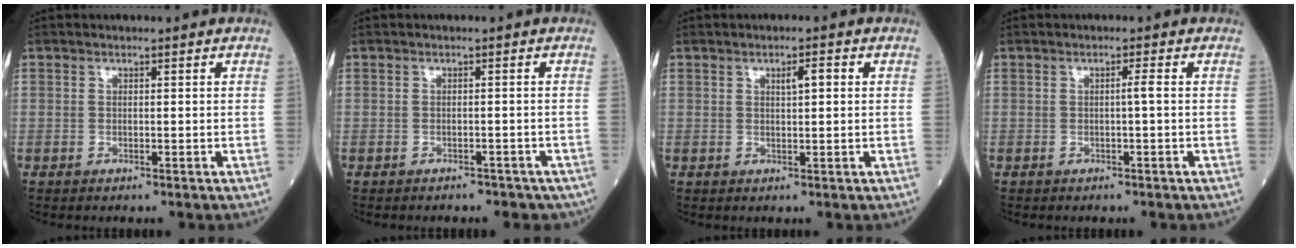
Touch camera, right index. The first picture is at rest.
{"total": 5.5, "force": [-4.6, 2.8, 1.4], "torque": [-0.014, 0.003, -0.042]}
{"total": 2.2, "force": [0.7, 0.4, 2.0], "torque": [-0.033, 0.003, 0.011]}
{"total": 1.1, "force": [0.0, -0.3, 1.0], "torque": [-0.016, 0.002, -0.001]}